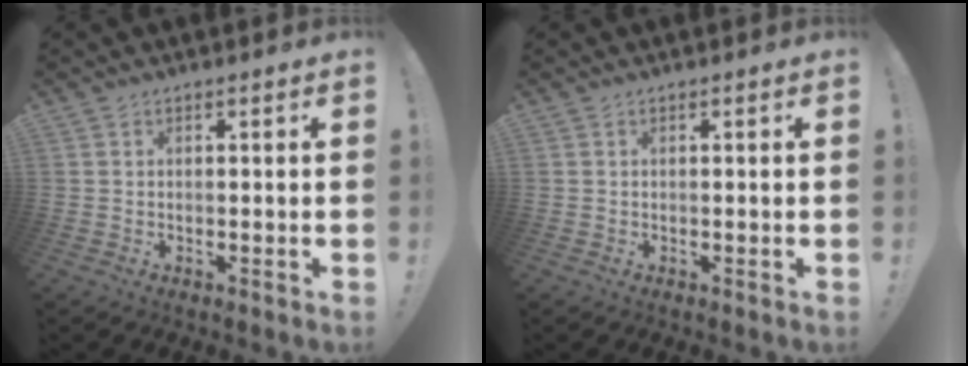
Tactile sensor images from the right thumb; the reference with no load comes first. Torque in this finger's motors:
{"motor_torque": [0.00, 0.00, 0.00, 0.00, 0.00]}